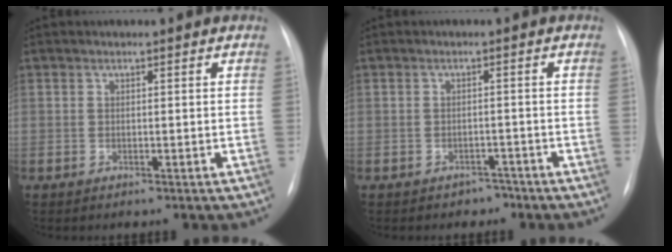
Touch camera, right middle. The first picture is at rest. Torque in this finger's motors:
{"motor_torque": [-0.08, -0.01, -0.01, -0.04]}